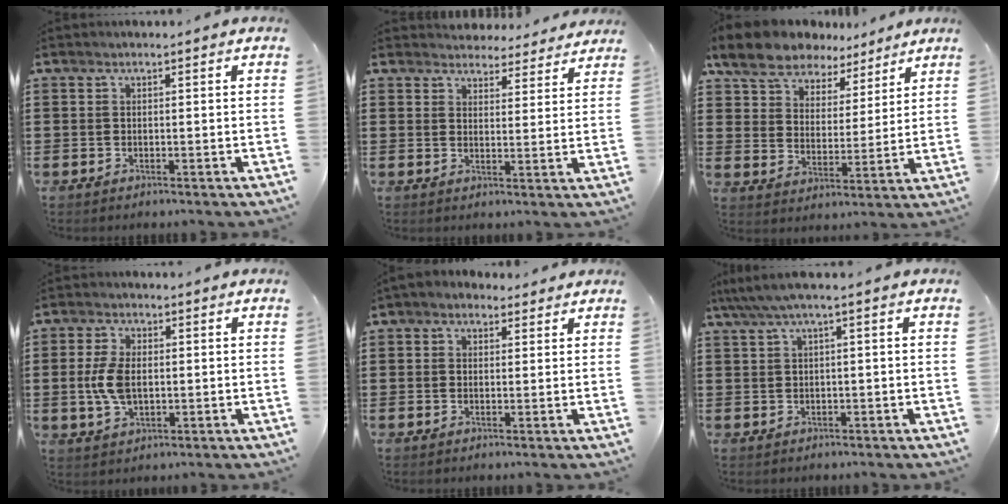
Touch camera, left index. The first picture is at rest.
{"total": 4.1, "force": [4.1, 0.7, 0.2], "torque": [-0.012, -0.021, 0.074]}
{"total": 9.0, "force": [7.7, 4.0, 2.6], "torque": [-0.091, -0.027, 0.143]}
{"total": 6.1, "force": [0.2, 3.4, 5.0], "torque": [-0.126, 0.000, -0.004]}
{"total": 1.9, "force": [1.3, 1.3, 0.5], "torque": [-0.016, 0.010, 0.023]}
{"total": 2.2, "force": [0.0, 0.2, 2.2], "torque": [-0.047, -0.005, -0.005]}